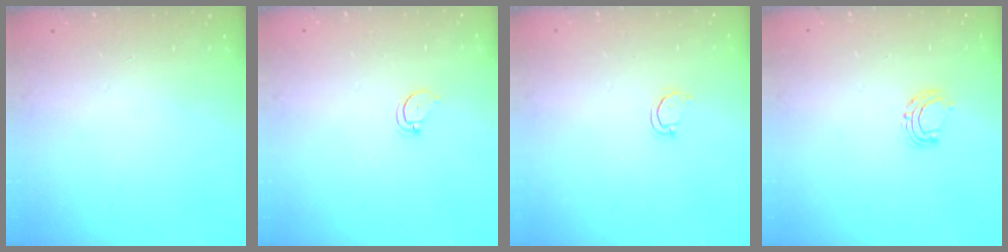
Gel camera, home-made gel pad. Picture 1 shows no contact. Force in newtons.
{"total": 2.3, "press": 2.3, "slide": 0.2}
{"total": 2.6, "press": 2.6, "slide": 0.2}
{"total": 6.6, "press": 6.5, "slide": 0.7}